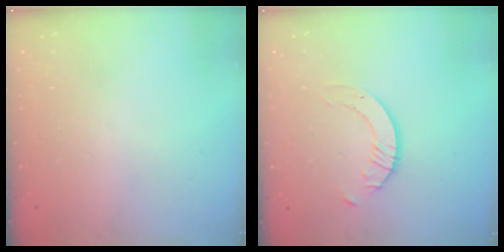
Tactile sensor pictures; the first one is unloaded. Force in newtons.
{"total": 2.1, "press": 2.1, "slide": 0.2}